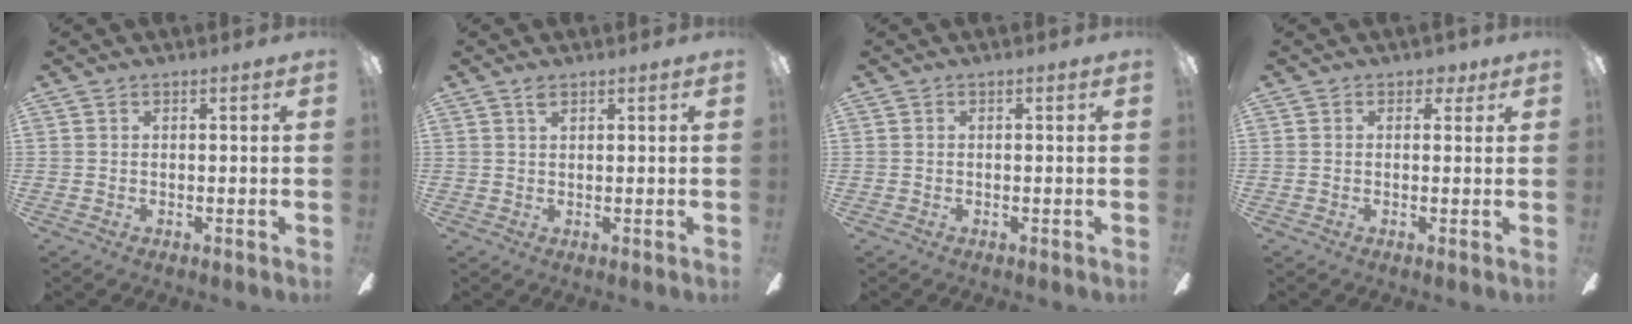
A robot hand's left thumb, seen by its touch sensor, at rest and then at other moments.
{"total": 1.6, "force": [1.2, 0.5, 0.9], "torque": [-0.021, 0.002, 0.022]}
{"total": 0.0}
{"total": 2.5, "force": [1.1, 2.0, 1.0], "torque": [0.004, -0.001, 0.016]}